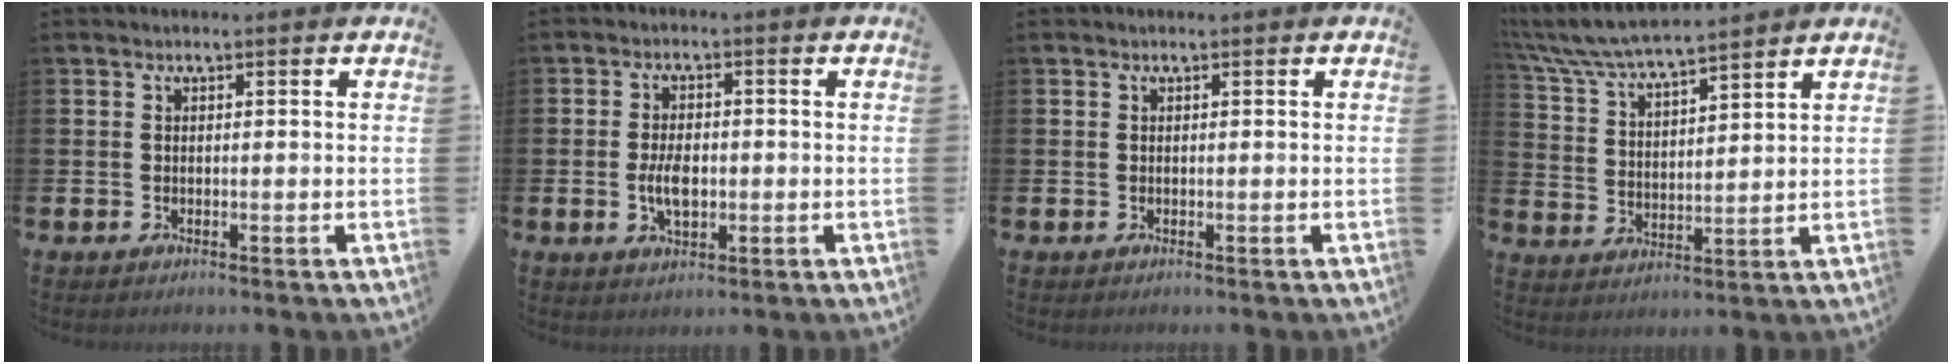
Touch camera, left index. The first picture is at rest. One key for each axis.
{"total": 4.3, "fx": -0.5, "fy": 2.3, "fz": 3.6, "tx": -0.056, "ty": 0.001, "tz": -0.010}
{"total": 0.0}
{"total": 6.6, "fx": 6.4, "fy": 0.4, "fz": 1.6, "tx": -0.062, "ty": -0.041, "tz": 0.113}